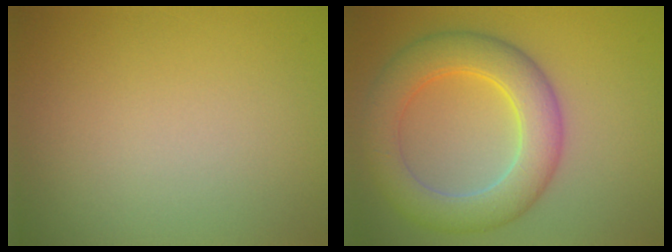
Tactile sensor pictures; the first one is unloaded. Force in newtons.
{"total": 5.7, "press": 5.7, "slide": 0.5}